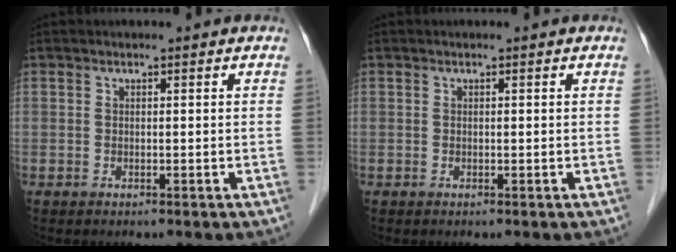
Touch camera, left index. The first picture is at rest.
{"total": 0.0}